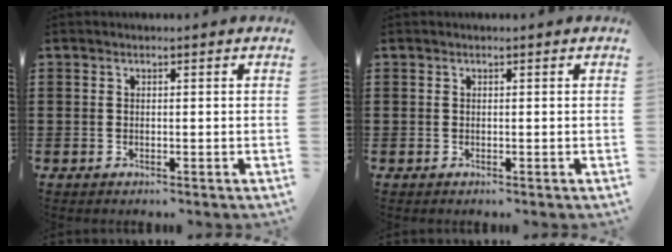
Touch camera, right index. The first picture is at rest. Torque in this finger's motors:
{"motor_torque": [1.13, 1.01, 0.00, 0.00]}